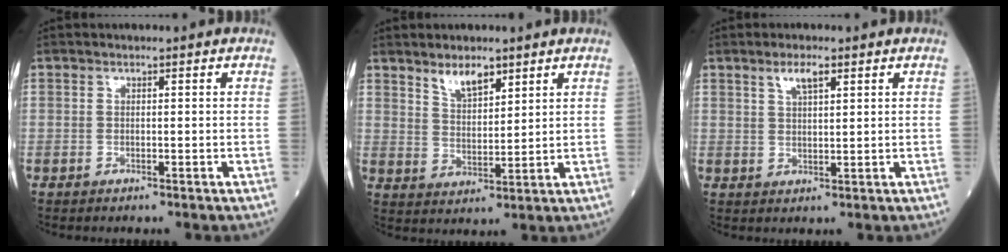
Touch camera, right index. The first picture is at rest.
{"total": 5.0, "force": [3.7, 1.8, 2.8], "torque": [-0.054, -0.001, 0.072]}
{"total": 3.3, "force": [2.0, 0.7, 2.5], "torque": [-0.051, 0.004, 0.039]}